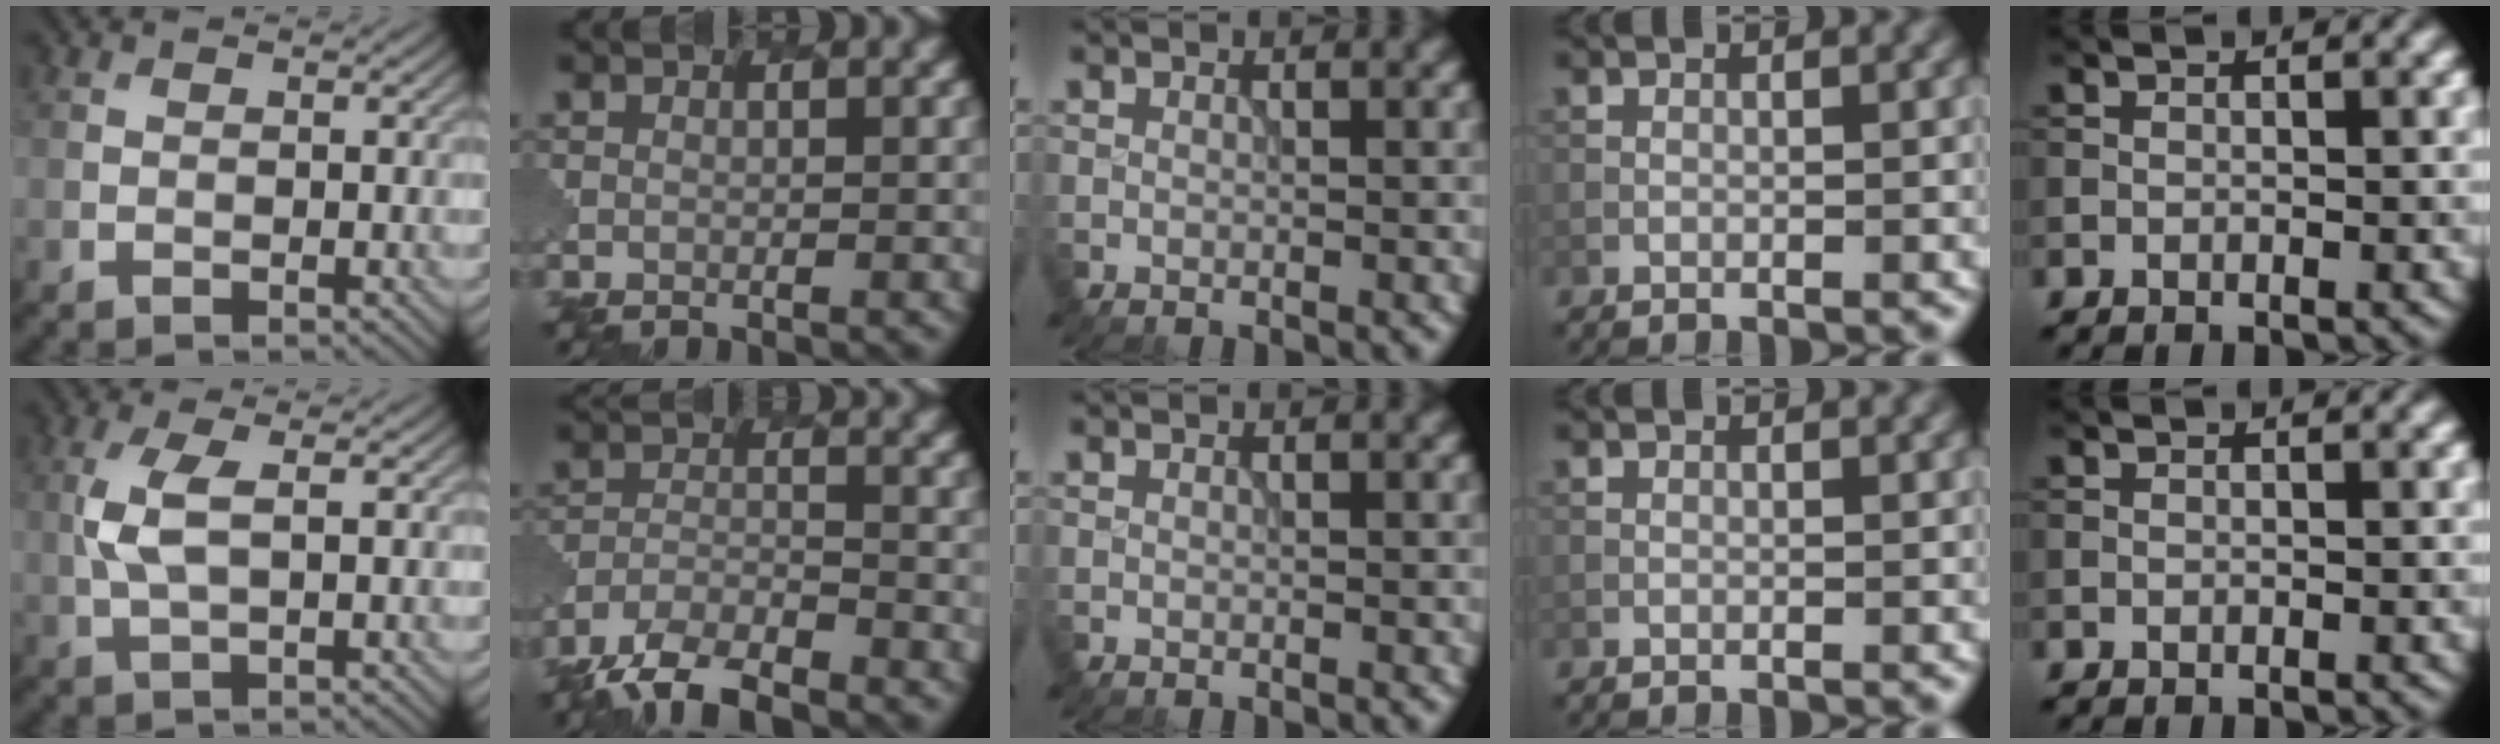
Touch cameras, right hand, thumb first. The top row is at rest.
{"thumb": {"total": 4.6, "force": [0.5, 1.5, 4.3], "torque": [-0.113, 0.005, 0.009]}, "index": {"total": 5.8, "force": [-4.9, 1.8, 2.6], "torque": [-0.048, -0.013, -0.098]}}